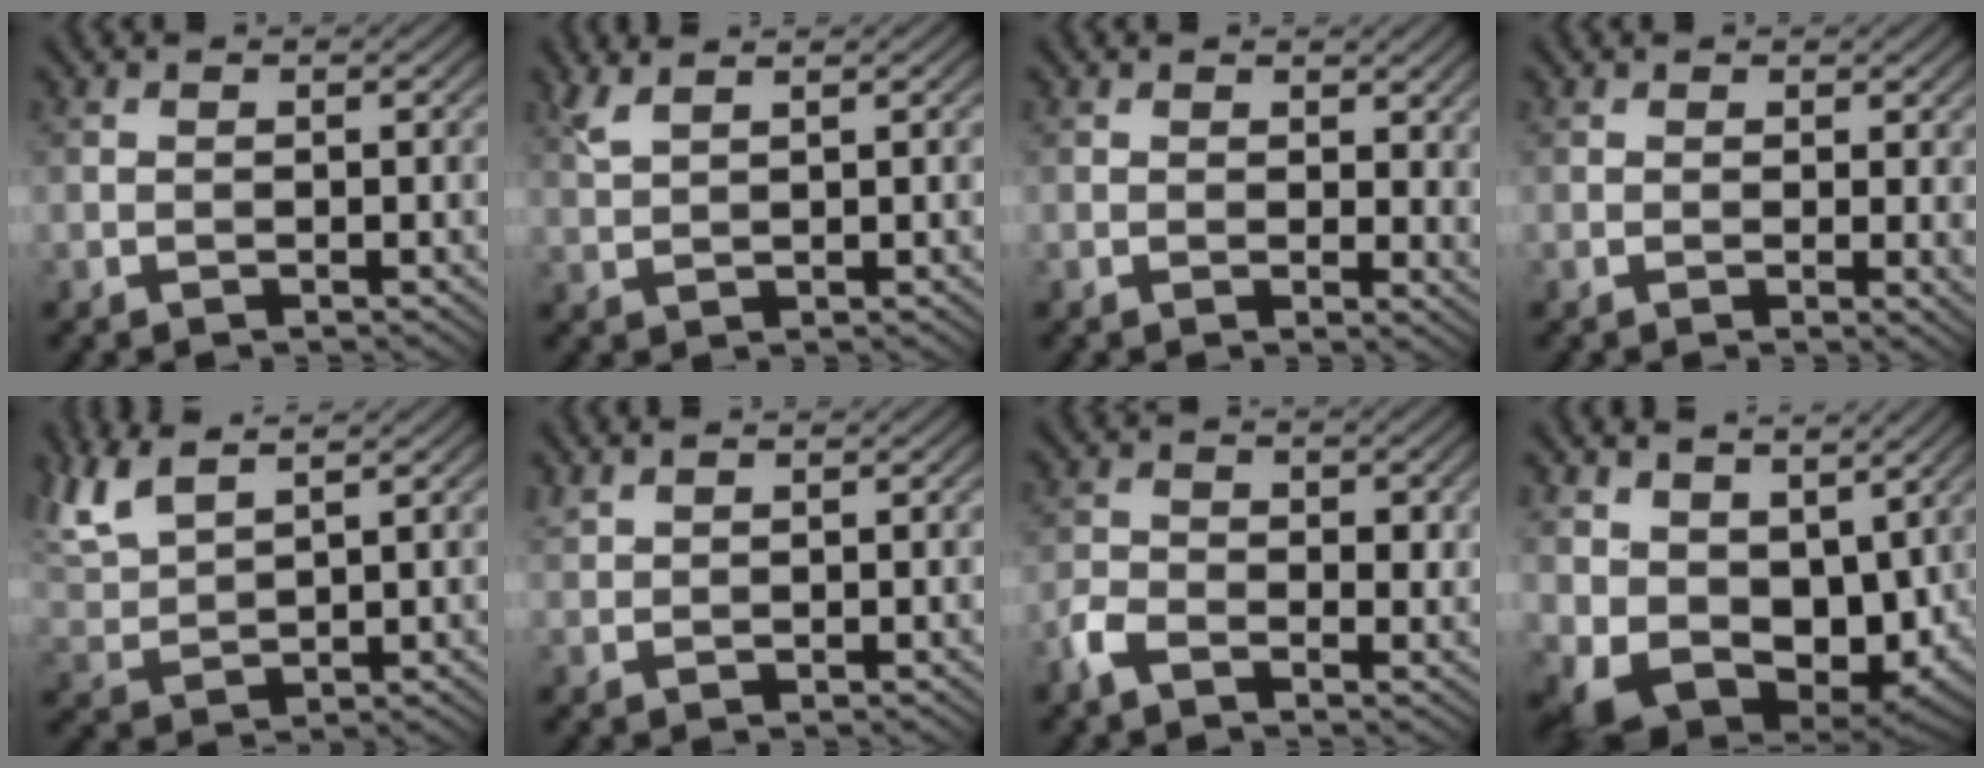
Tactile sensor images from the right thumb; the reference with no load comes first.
{"total": 2.2, "force": [1.6, 0.4, 1.5], "torque": [-0.039, 0.010, 0.040]}
{"total": 3.3, "force": [1.3, 1.9, 2.4], "torque": [-0.027, -0.004, 0.020]}
{"total": 1.8, "force": [0.6, 0.7, 1.5], "torque": [-0.020, -0.005, 0.009]}
{"total": 6.9, "force": [5.0, 2.0, 4.3], "torque": [-0.119, 0.020, 0.107]}
{"total": 1.1, "force": [1.1, 0.2, 0.3], "torque": [-0.017, 0.005, 0.030]}
{"total": 4.0, "force": [-1.6, 2.4, 2.7], "torque": [-0.057, -0.001, -0.038]}
{"total": 11.7, "force": [3.7, 7.7, 8.0], "torque": [-0.181, -0.025, 0.086]}